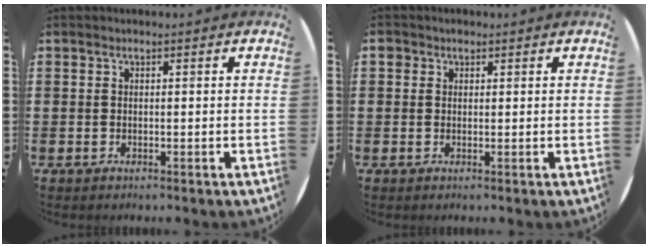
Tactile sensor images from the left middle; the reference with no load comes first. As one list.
[{"total": 1.2, "force": [0.9, 0.8, 0.2], "torque": [0.005, 0.003, 0.014]}]